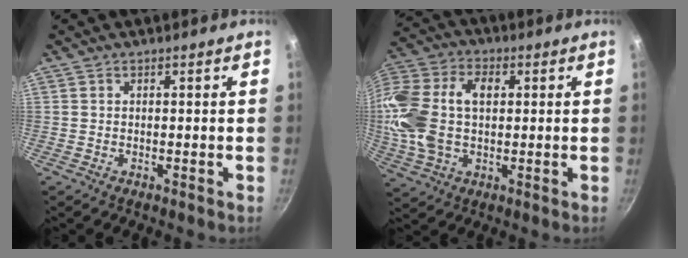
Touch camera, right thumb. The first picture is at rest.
{"total": 18.3, "force": [1.7, 11.8, 13.9], "torque": [-0.284, 0.025, 0.022]}